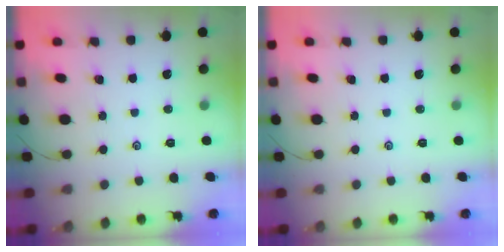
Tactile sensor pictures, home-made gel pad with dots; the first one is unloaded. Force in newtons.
{"total": 0.0}